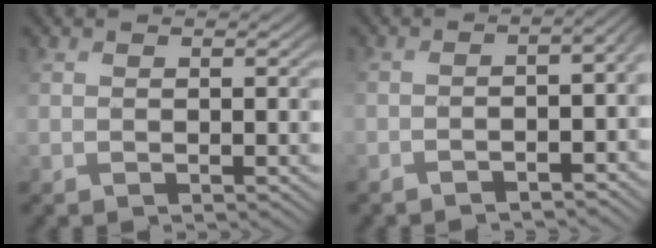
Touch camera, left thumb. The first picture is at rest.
{"total": 4.8, "force": [-2.3, 1.3, 4.0], "torque": [-0.033, -0.006, -0.036]}